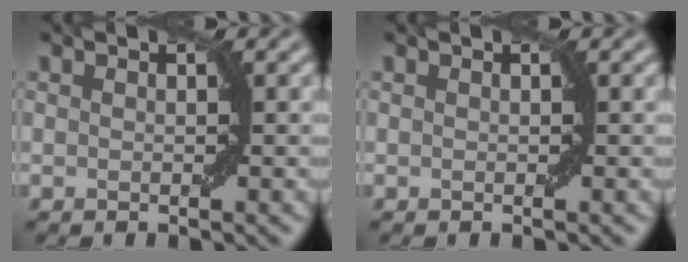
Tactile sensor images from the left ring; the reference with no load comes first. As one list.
[{"total": 0.0}]